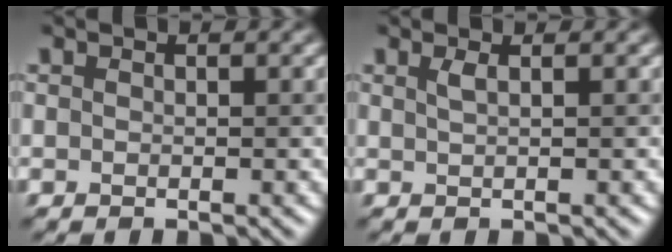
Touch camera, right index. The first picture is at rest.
{"total": 1.0, "force": [0.4, 0.5, 0.7], "torque": [-0.004, 0.010, 0.014]}